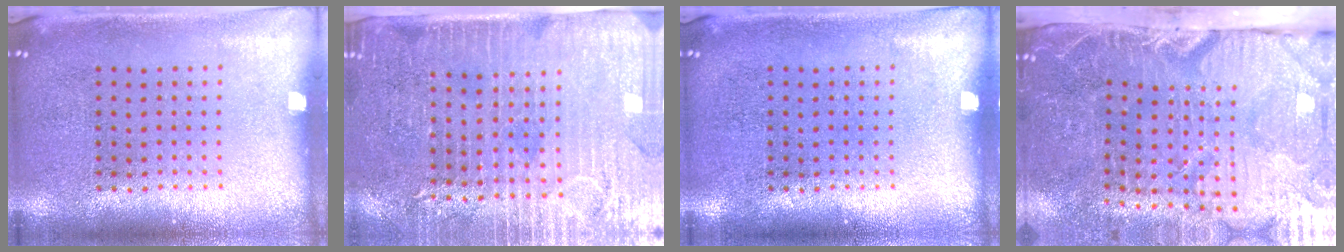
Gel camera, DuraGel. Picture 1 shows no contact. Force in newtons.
{"total": 3.6, "press": 3.3, "slide": 1.5}
{"total": 0.0}
{"total": 4.8, "press": 4.2, "slide": 2.3}